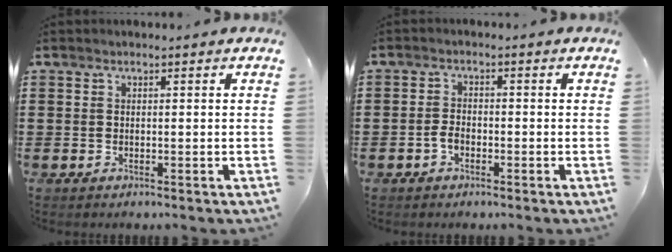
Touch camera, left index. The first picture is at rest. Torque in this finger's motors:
{"motor_torque": [0.15, 0.12, 0.06, 0.02]}